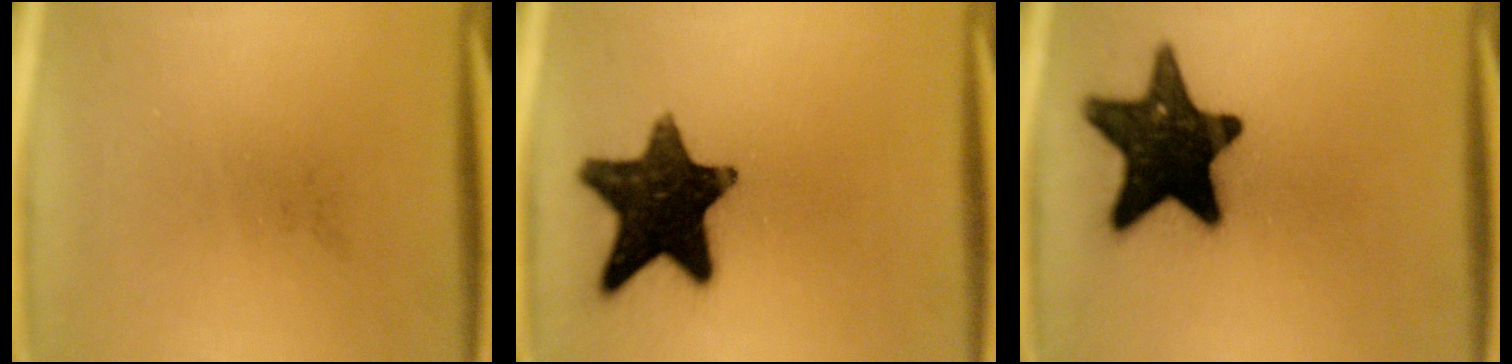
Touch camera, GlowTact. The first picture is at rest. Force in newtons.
{"total": 15.5}
{"total": 18.2}